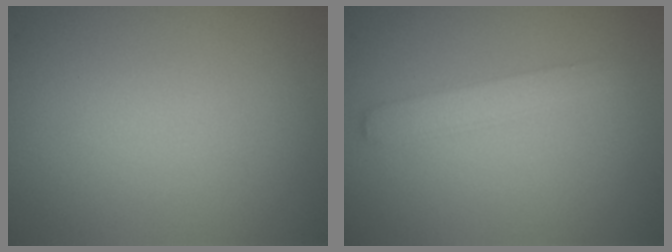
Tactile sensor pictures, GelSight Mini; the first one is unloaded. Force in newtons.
{"total": 2.0, "press": 2.0, "slide": 0.0}